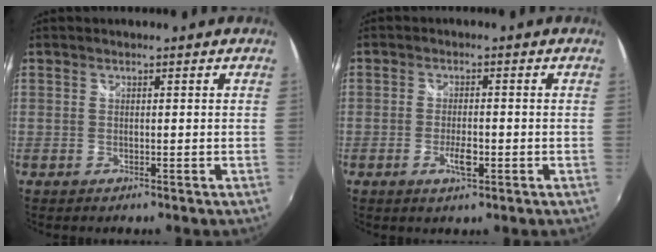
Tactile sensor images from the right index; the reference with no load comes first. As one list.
[{"total": 3.6, "force": [-1.4, 1.1, 3.2], "torque": [-0.066, -0.003, -0.026]}]